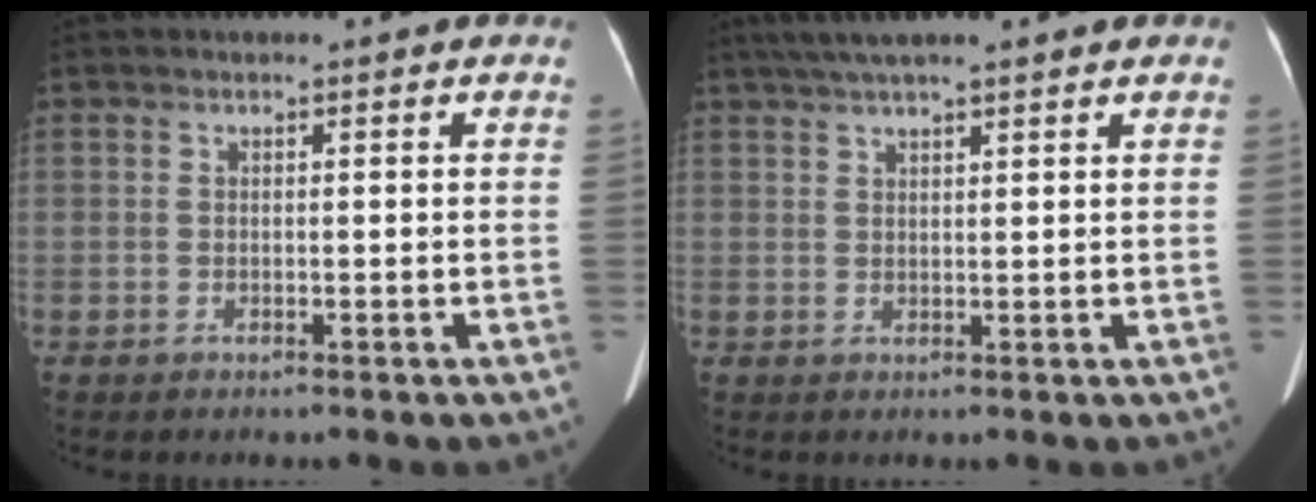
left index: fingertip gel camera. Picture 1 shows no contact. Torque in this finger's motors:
{"motor_torque": [0.94, -1.06, 0.19, 0.10]}